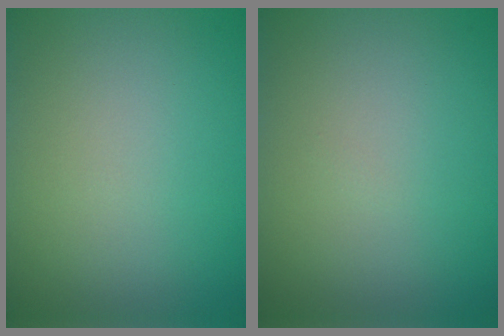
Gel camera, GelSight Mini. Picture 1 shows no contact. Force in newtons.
{"total": 0.0}